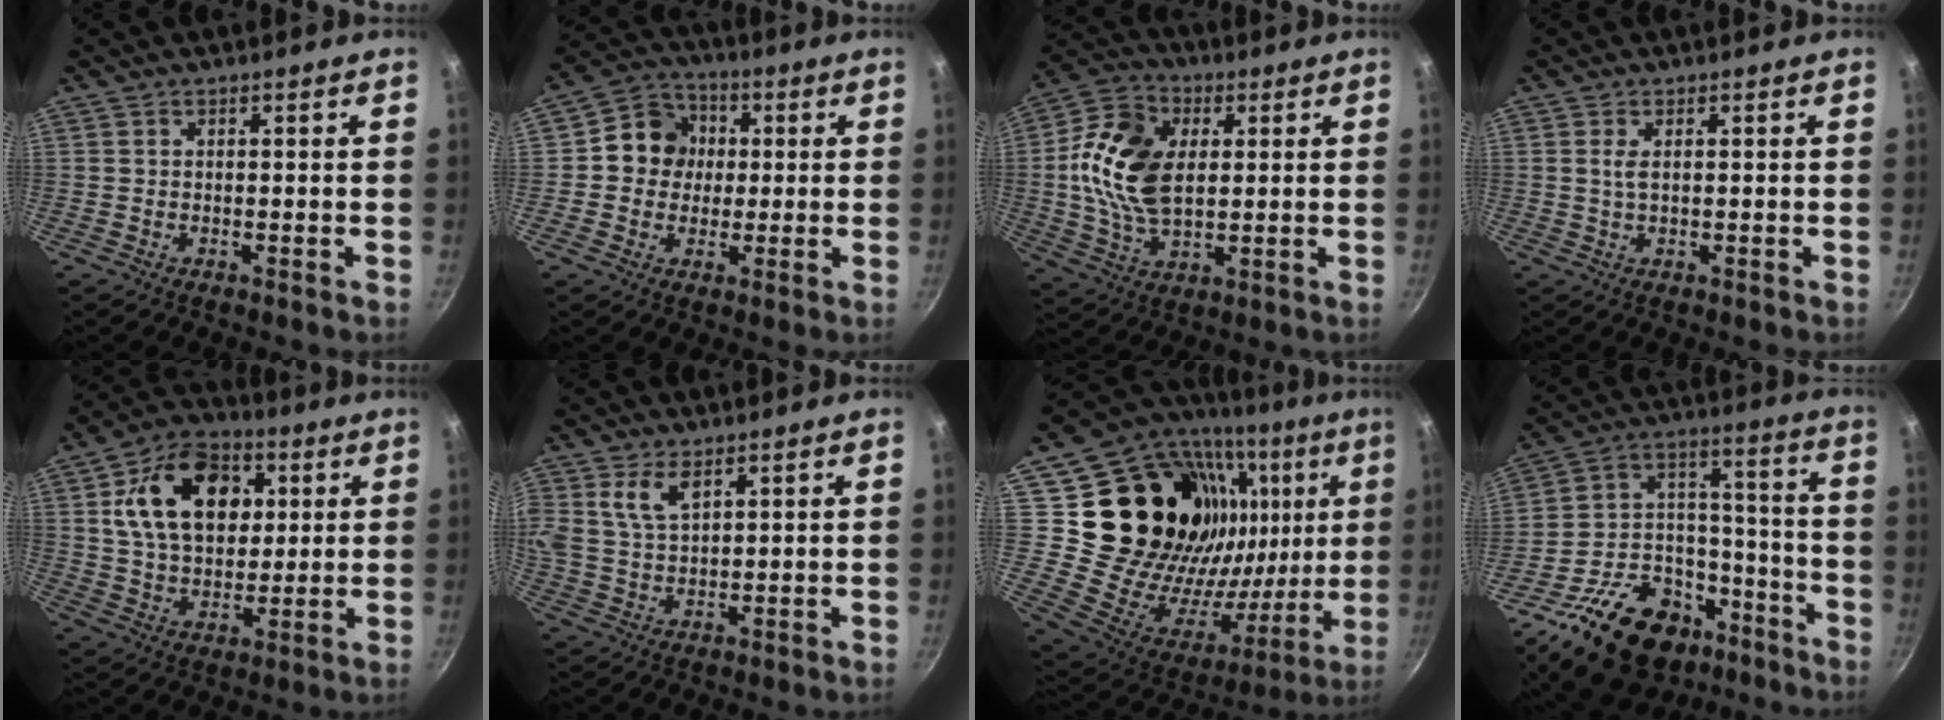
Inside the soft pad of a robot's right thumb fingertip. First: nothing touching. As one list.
[{"total": 9.5, "force": [0.7, 8.7, 3.6], "torque": [-0.019, 0.018, -0.007]}, {"total": 16.6, "force": [2.2, 10.8, 12.4], "torque": [-0.214, 0.003, 0.031]}, {"total": 1.9, "force": [0.5, 0.8, 1.7], "torque": [-0.035, -0.002, 0.010]}, {"total": 19.1, "force": [5.1, 13.1, 12.8], "torque": [-0.182, 0.004, 0.080]}, {"total": 7.1, "force": [3.3, 3.9, 4.9], "torque": [-0.094, -0.008, 0.066]}, {"total": 34.4, "force": [10.7, 23.8, 22.4], "torque": [-0.317, -0.019, 0.195]}, {"total": 26.5, "force": [-16.3, 15.8, 13.7], "torque": [-0.183, 0.113, -0.250]}]